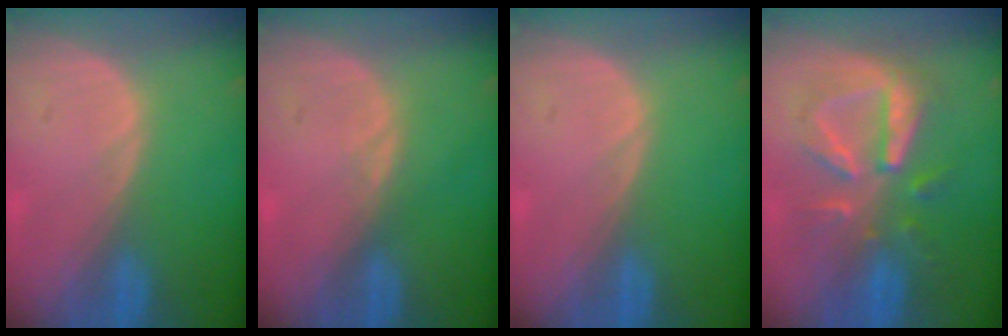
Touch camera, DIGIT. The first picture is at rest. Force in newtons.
{"total": 0.5, "press": 0.5, "slide": 0.1}
{"total": 0.0}
{"total": 8.5, "press": 8.3, "slide": 1.5}